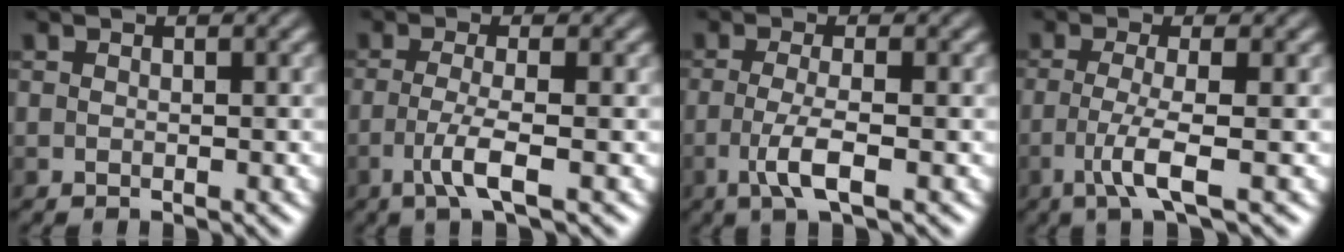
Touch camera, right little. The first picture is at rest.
{"total": 2.9, "force": [-1.4, 0.0, 2.5], "torque": [-0.058, 0.004, -0.030]}
{"total": 3.0, "force": [-1.4, 0.3, 2.7], "torque": [-0.063, 0.001, -0.028]}
{"total": 3.4, "force": [-1.6, -0.1, 3.0], "torque": [-0.067, 0.001, -0.032]}